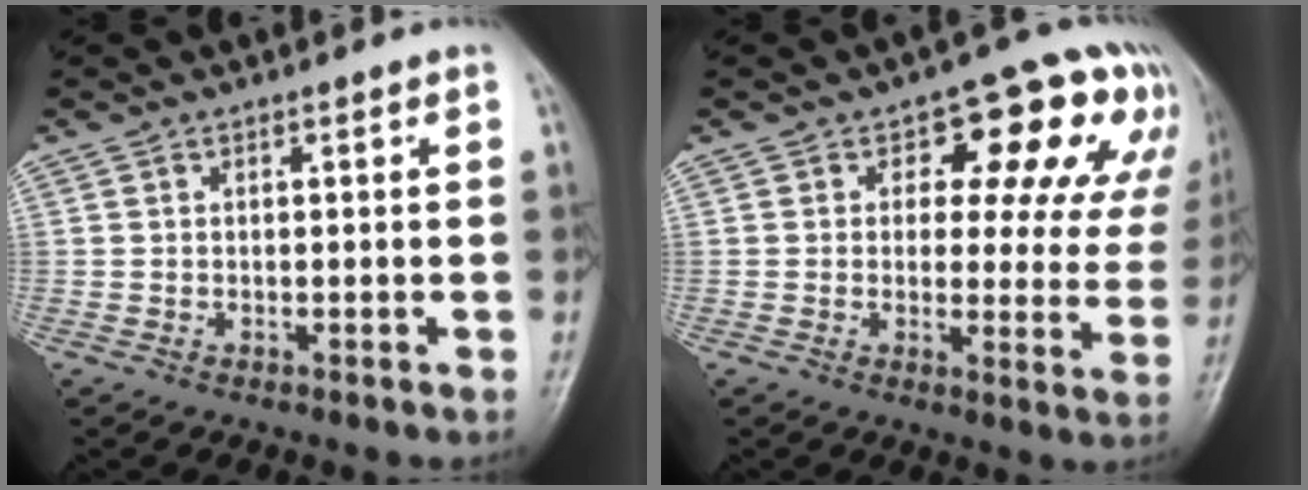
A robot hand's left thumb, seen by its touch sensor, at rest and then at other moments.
{"total": 15.1, "force": [6.7, 8.1, 10.9], "torque": [-0.073, -0.009, 0.072]}